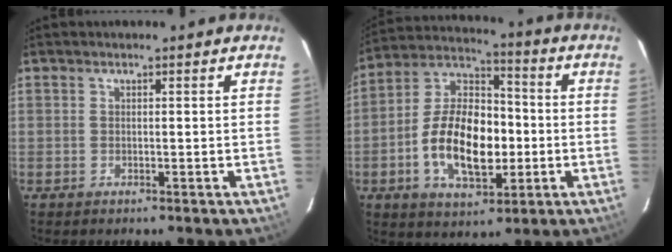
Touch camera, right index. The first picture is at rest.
{"total": 16.7, "force": [-3.4, 9.2, 13.5], "torque": [-0.262, 0.016, -0.055]}